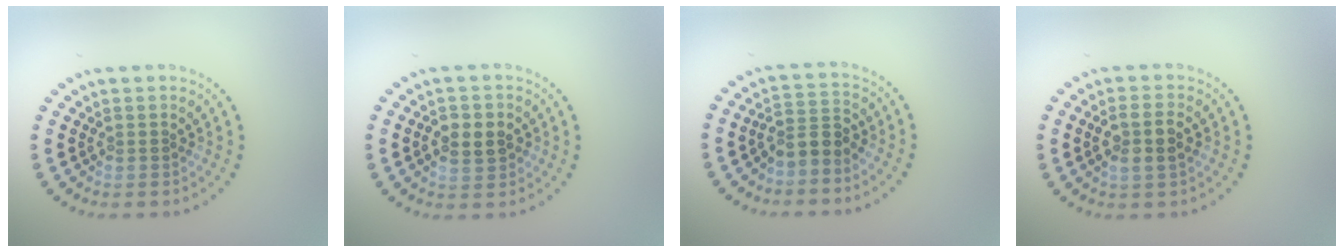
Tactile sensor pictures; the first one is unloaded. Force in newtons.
{"total": 2.9, "press": 2.9, "slide": 0.2}
{"total": 2.6, "press": 2.2, "slide": 1.4}
{"total": 2.7, "press": 2.6, "slide": 0.8}